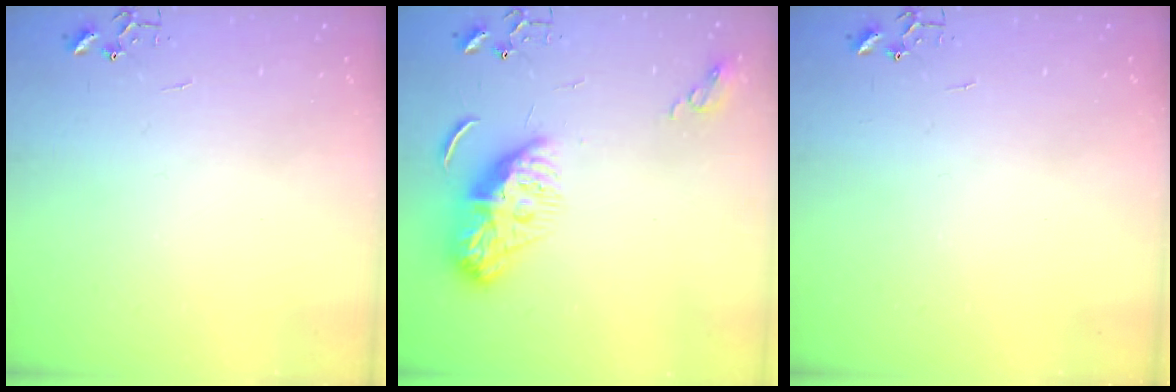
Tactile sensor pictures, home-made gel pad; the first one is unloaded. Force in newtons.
{"total": 9.6, "press": 9.6, "slide": 1.0}
{"total": 0.0}